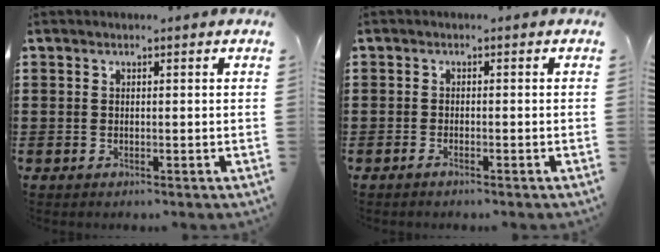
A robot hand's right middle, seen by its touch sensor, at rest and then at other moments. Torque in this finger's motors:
{"motor_torque": [-0.33, 0.42, -0.04, -0.01]}